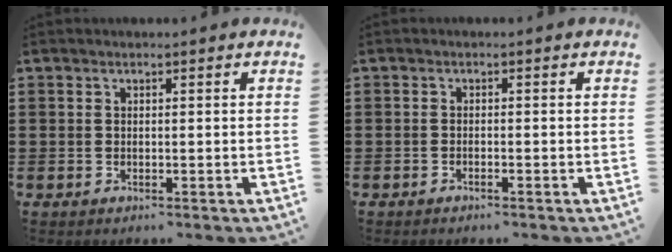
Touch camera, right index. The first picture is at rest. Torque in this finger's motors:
{"motor_torque": [0.32, 0.30, -0.15, -0.06]}